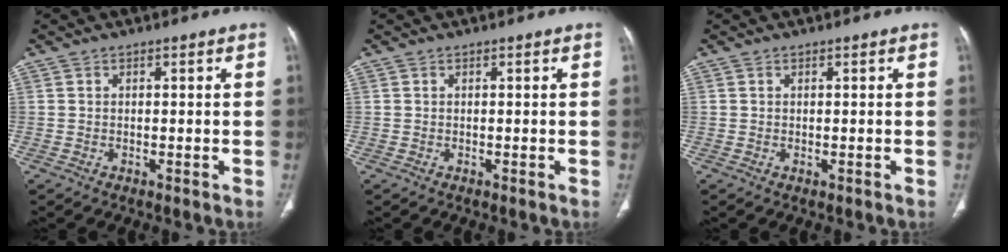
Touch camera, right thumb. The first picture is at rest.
{"total": 0.0}
{"total": 0.0}